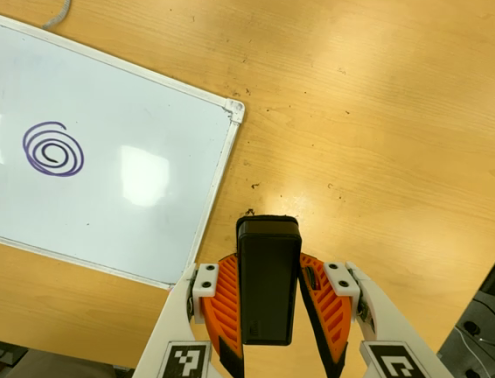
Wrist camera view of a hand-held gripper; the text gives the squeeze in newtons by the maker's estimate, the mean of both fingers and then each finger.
{"total": 3.2, "left": 2.2, "right": 4.3}